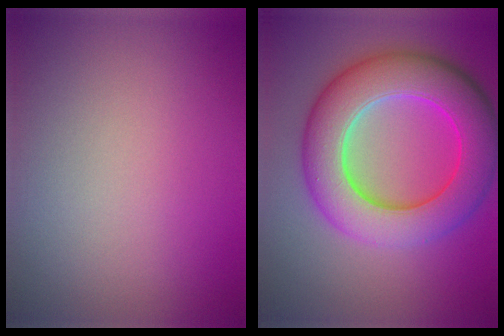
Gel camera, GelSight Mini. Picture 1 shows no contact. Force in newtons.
{"total": 10.2, "press": 10.2, "slide": 0.5}